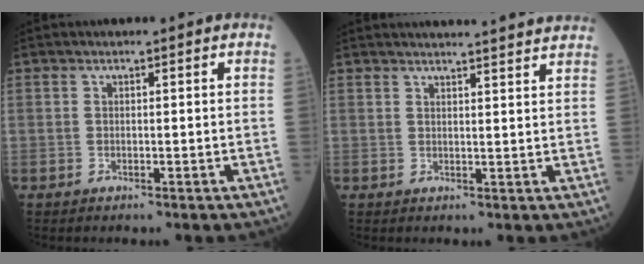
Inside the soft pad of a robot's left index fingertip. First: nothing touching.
{"total": 12.5, "force": [12.0, -0.1, 3.3], "torque": [-0.039, -0.007, 0.131]}